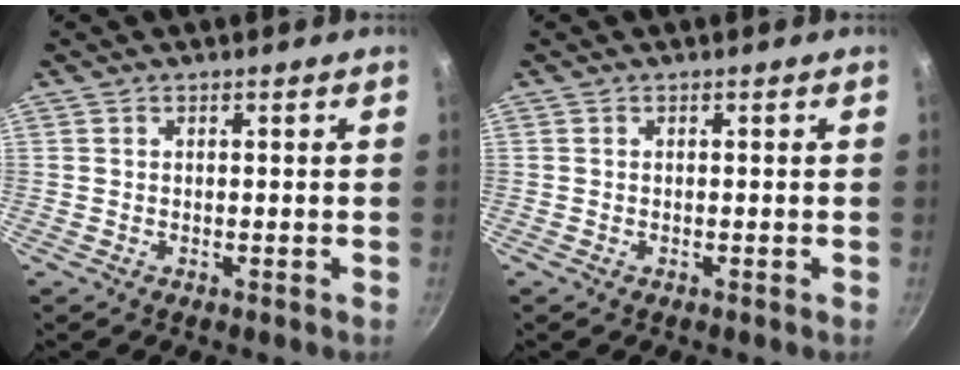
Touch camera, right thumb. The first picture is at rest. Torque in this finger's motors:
{"motor_torque": [0.30, -0.02, -0.04, 0.00, 0.00]}